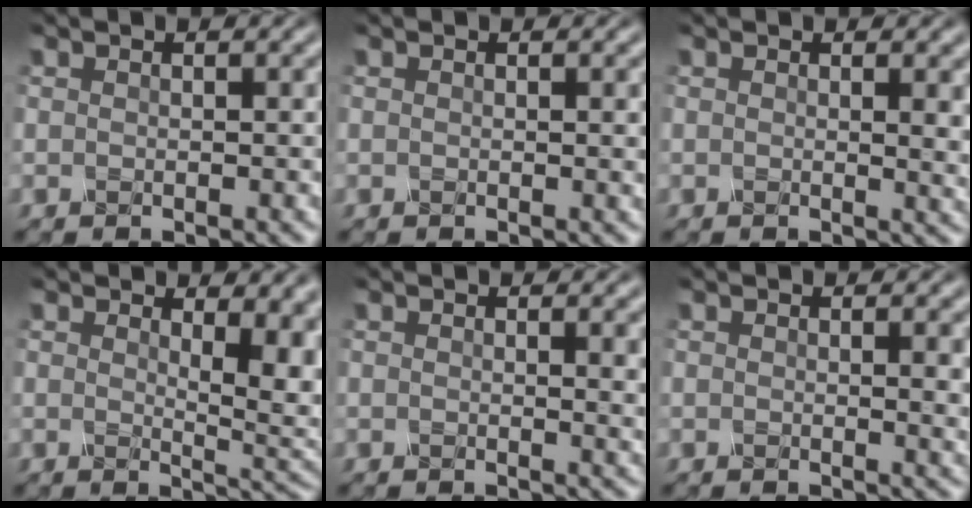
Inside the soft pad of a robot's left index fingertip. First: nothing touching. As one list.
[{"total": 0.6, "force": [0.2, 0.0, 0.6], "torque": [-0.007, -0.004, 0.004]}, {"total": 1.7, "force": [0.6, 0.4, 1.6], "torque": [-0.021, -0.007, 0.011]}, {"total": 6.9, "force": [2.0, 3.2, 5.8], "torque": [-0.057, -0.010, 0.040]}, {"total": 1.6, "force": [0.6, 0.3, 1.4], "torque": [-0.017, -0.005, 0.010]}, {"total": 1.4, "force": [0.4, 0.2, 1.4], "torque": [-0.018, -0.007, 0.008]}]